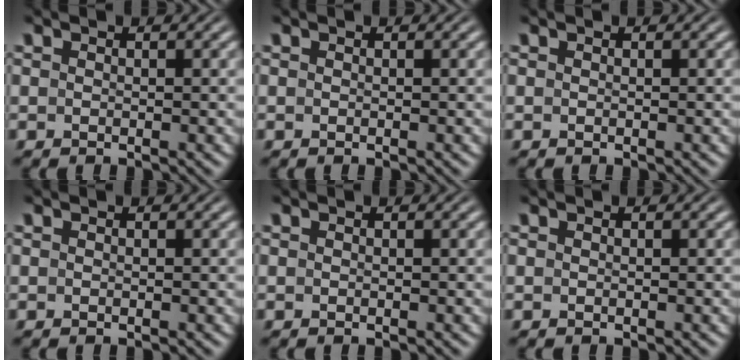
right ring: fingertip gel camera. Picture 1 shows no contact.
{"total": 0.0}
{"total": 0.0}
{"total": 0.0}
{"total": 0.0}
{"total": 0.0}